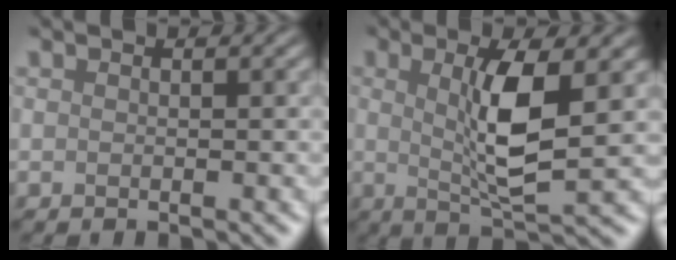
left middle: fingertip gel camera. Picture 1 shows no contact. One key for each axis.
{"total": 3.7, "fx": 0.3, "fy": -0.3, "fz": 3.7, "tx": -0.102, "ty": -0.006, "tz": 0.032}